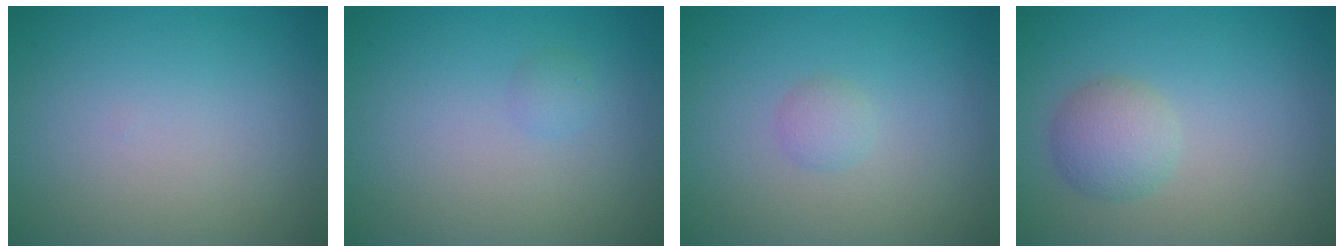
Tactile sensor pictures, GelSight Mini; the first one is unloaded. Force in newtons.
{"total": 0.7, "press": 0.7, "slide": 0.0}
{"total": 1.0, "press": 1.0, "slide": 0.0}
{"total": 2.7, "press": 2.7, "slide": 0.1}